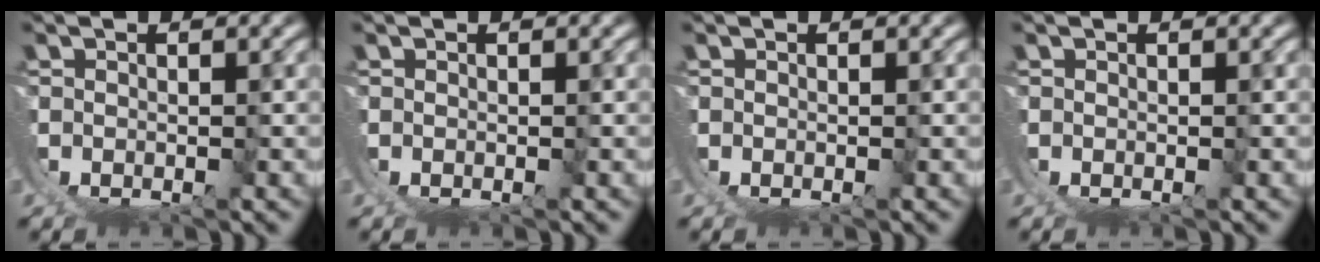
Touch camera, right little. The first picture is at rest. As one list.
[{"total": 0.0}, {"total": 0.0}, {"total": 0.0}]